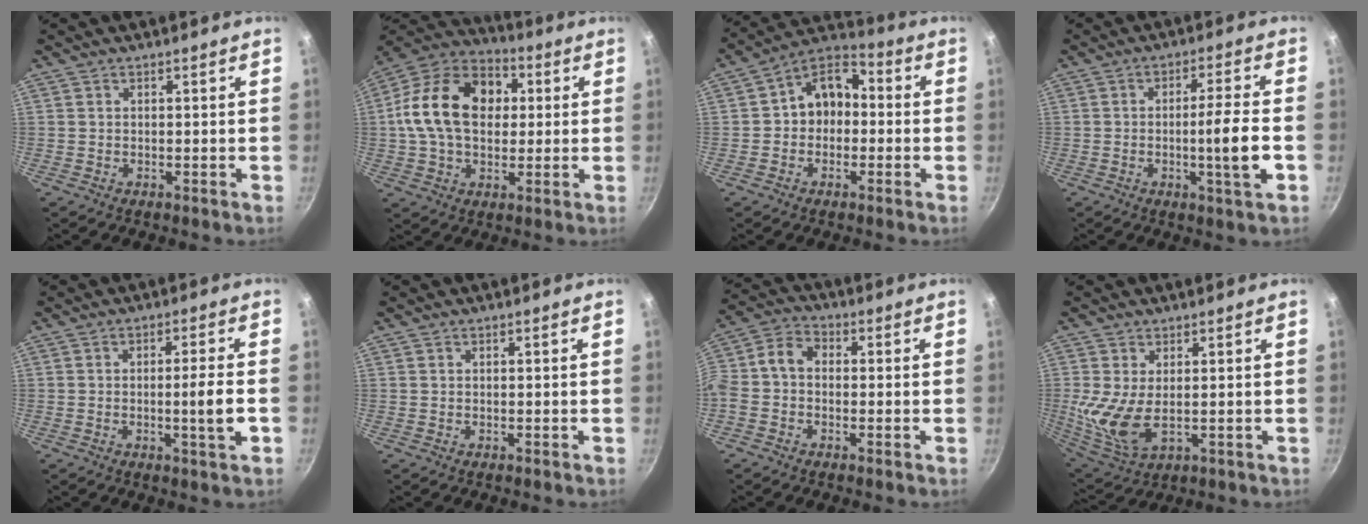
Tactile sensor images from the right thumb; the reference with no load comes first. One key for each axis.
{"total": 19.8, "fx": 2.3, "fy": 14.1, "fz": 13.7, "tx": -0.212, "ty": 0.029, "tz": 0.024}
{"total": 10.2, "fx": -0.3, "fy": 7.9, "fz": 6.4, "tx": -0.054, "ty": 0.041, "tz": -0.025}
{"total": 8.5, "fx": -2.0, "fy": 0.1, "fz": 8.2, "tx": -0.134, "ty": 0.011, "tz": -0.033}
{"total": 5.6, "fx": -1.3, "fy": -0.2, "fz": 5.5, "tx": -0.089, "ty": 0.007, "tz": -0.020}
{"total": 0.0}
{"total": 7.5, "fx": -1.1, "fy": 5.5, "fz": 5.0, "tx": -0.101, "ty": 0.035, "tz": -0.041}
{"total": 9.4, "fx": 0.6, "fy": 4.8, "fz": 8.1, "tx": -0.164, "ty": -0.019, "tz": 0.024}